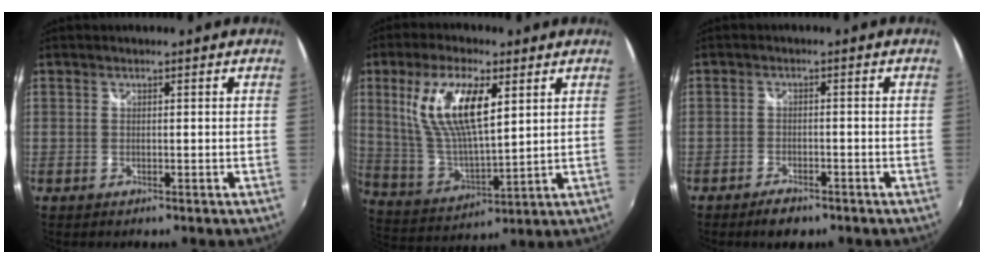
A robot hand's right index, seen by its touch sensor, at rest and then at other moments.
{"total": 15.0, "force": [5.7, 5.2, 12.8], "torque": [-0.247, 0.003, 0.120]}
{"total": 4.0, "force": [-3.0, 1.7, 1.9], "torque": [-0.047, -0.001, -0.049]}